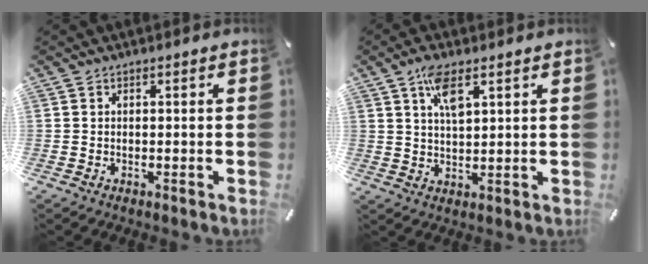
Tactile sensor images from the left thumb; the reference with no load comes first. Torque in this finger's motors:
{"motor_torque": [1.13, 0.83, 0.78, -0.46, 0.05]}